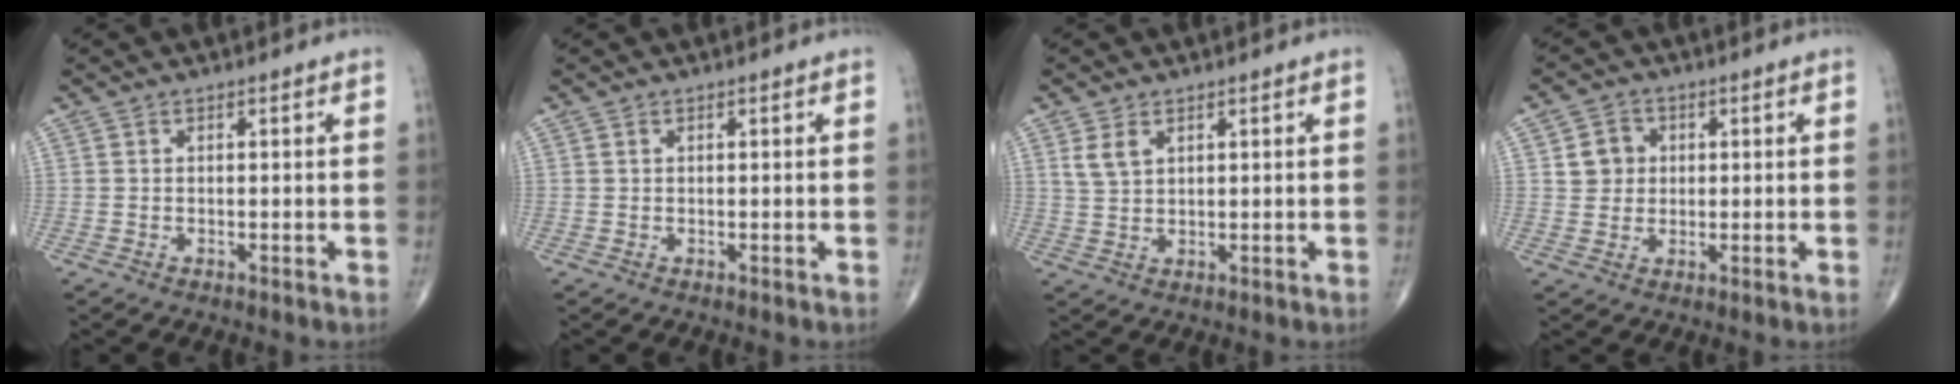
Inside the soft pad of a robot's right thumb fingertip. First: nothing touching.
{"total": 0.0}
{"total": 3.4, "force": [1.7, 2.0, 2.1], "torque": [-0.041, -0.003, 0.042]}
{"total": 4.8, "force": [1.0, 4.3, 1.7], "torque": [-0.003, 0.002, 0.013]}